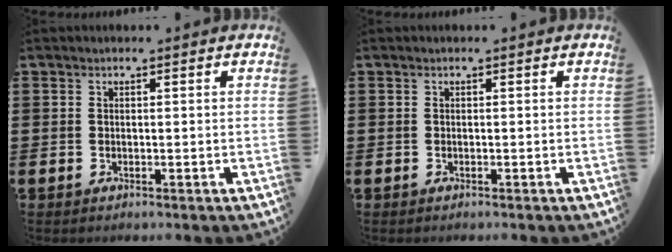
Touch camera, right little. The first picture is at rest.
{"total": 0.0}